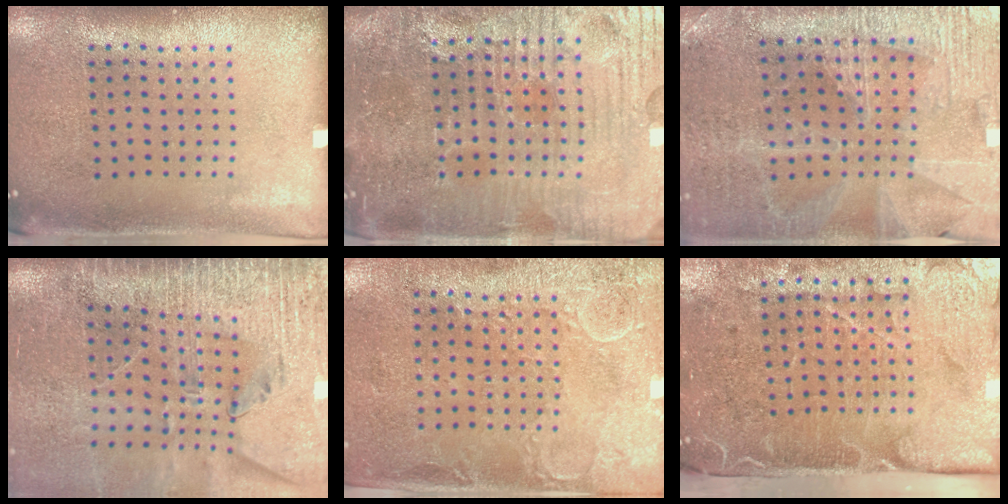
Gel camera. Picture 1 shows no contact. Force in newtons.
{"total": 6.0, "press": 5.6, "slide": 2.1}
{"total": 3.1, "press": 3.0, "slide": 0.4}
{"total": 3.7, "press": 3.2, "slide": 1.9}
{"total": 2.9, "press": 2.5, "slide": 1.5}
{"total": 5.0, "press": 4.0, "slide": 2.9}